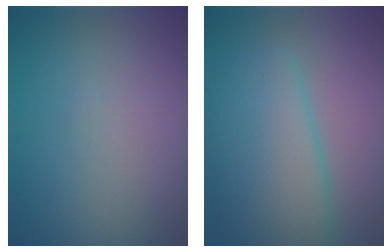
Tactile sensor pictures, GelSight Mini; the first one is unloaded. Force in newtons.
{"total": 6.8, "press": 6.8, "slide": 0.1}